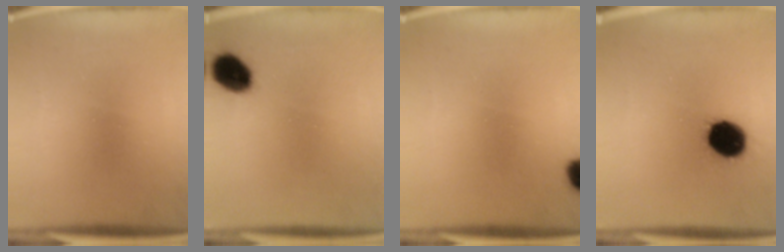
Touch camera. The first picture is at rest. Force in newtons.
{"total": 7.8}
{"total": 5.7}
{"total": 13.0}